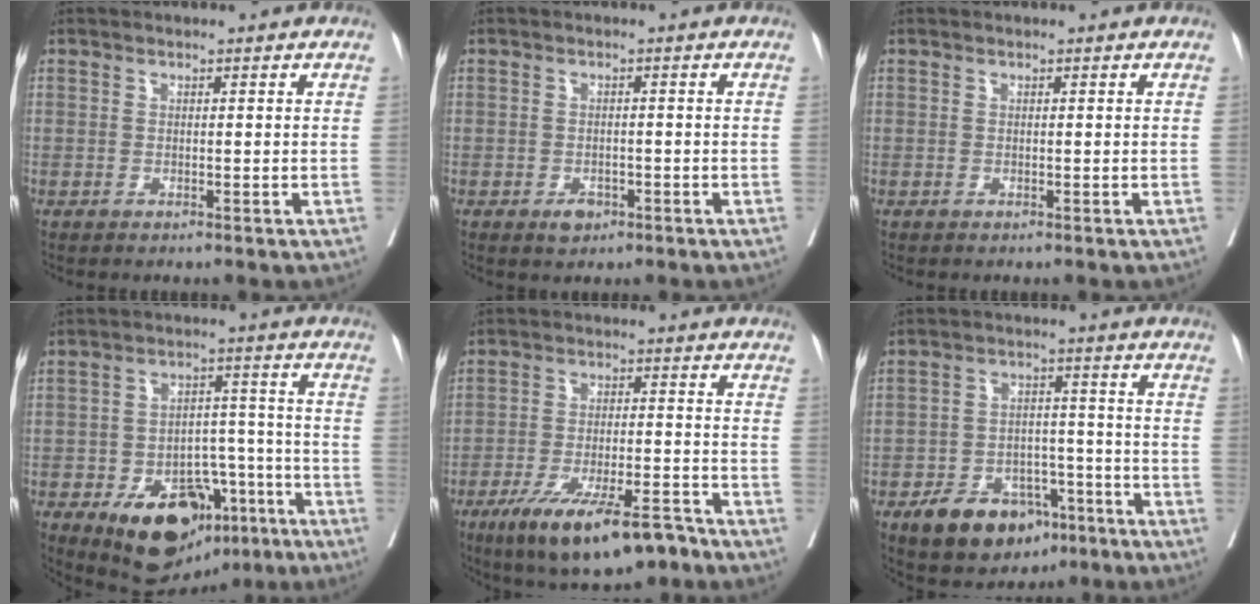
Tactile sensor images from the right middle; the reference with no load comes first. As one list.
[{"total": 2.2, "force": [-1.2, 1.4, 1.1], "torque": [-0.014, 0.003, -0.012]}, {"total": 0.0}, {"total": 16.6, "force": [-9.0, 9.7, 10.0], "torque": [-0.151, 0.020, -0.125]}, {"total": 13.5, "force": [-9.3, 3.4, 9.2], "torque": [-0.148, -0.016, -0.153]}, {"total": 11.1, "force": [-7.0, 6.4, 5.8], "torque": [-0.089, 0.011, -0.104]}]